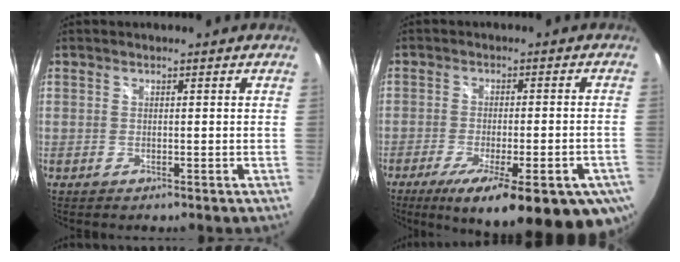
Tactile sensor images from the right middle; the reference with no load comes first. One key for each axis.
{"total": 21.8, "fx": -13.5, "fy": 5.6, "fz": 16.1, "tx": -0.250, "ty": -0.061, "tz": -0.178}